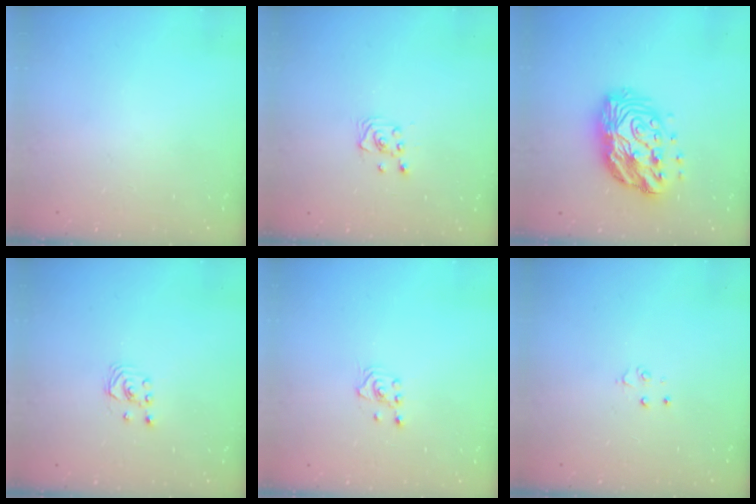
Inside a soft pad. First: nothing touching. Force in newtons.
{"total": 2.2, "press": 2.2, "slide": 0.3}
{"total": 16.6, "press": 16.5, "slide": 1.5}
{"total": 1.9, "press": 1.9, "slide": 0.2}
{"total": 2.1, "press": 2.1, "slide": 0.1}
{"total": 2.8, "press": 2.8, "slide": 0.3}